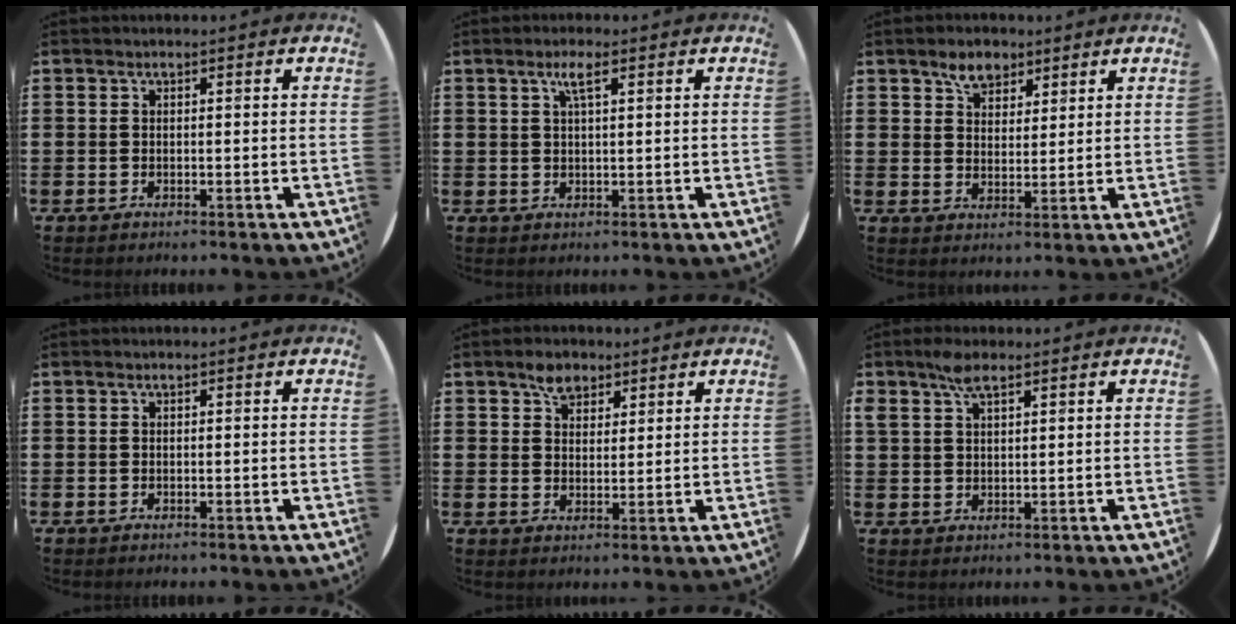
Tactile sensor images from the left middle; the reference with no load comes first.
{"total": 2.5, "force": [1.3, 0.4, 2.1], "torque": [-0.043, 0.007, 0.020]}
{"total": 4.1, "force": [3.1, 2.3, 1.2], "torque": [-0.015, 0.000, 0.056]}
{"total": 0.0}
{"total": 3.5, "force": [2.6, 2.0, 1.1], "torque": [-0.011, 0.000, 0.045]}
{"total": 3.4, "force": [2.5, 1.4, 1.9], "torque": [-0.034, 0.004, 0.043]}